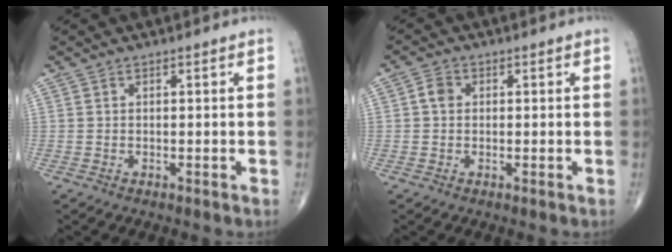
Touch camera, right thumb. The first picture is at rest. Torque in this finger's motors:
{"motor_torque": [0.23, 1.04, 0.21, -0.10, 0.01]}